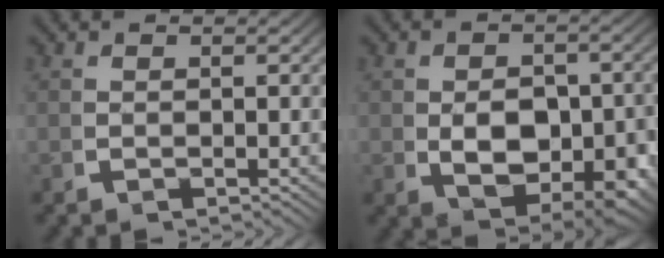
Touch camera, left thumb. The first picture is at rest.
{"total": 9.0, "force": [-1.0, 5.9, 6.6], "torque": [-0.127, -0.049, 0.007]}